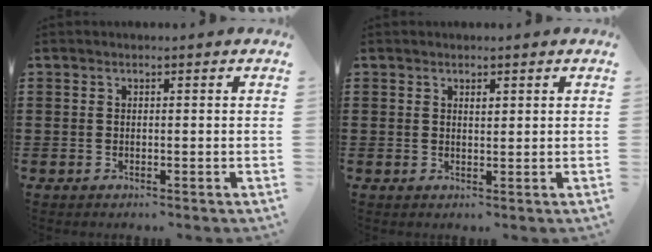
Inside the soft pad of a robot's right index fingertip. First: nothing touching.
{"total": 0.9, "force": [0.6, 0.4, 0.6], "torque": [-0.012, 0.003, 0.011]}